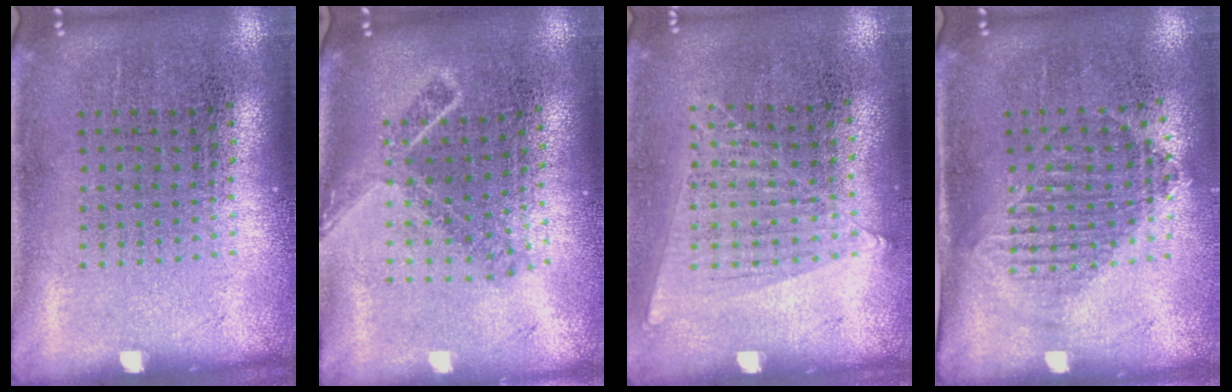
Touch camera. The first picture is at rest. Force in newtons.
{"total": 1.8, "press": 1.3, "slide": 1.2}
{"total": 1.0, "press": 0.9, "slide": 0.4}
{"total": 1.2, "press": 1.1, "slide": 0.5}